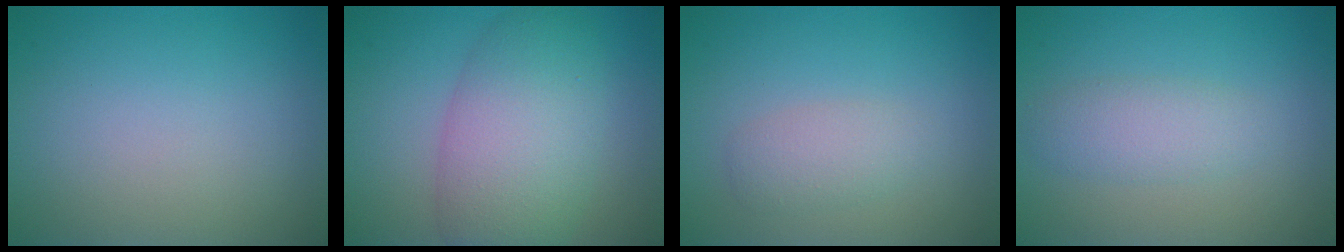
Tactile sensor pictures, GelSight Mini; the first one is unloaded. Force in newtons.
{"total": 7.7, "press": 7.7, "slide": 0.2}
{"total": 2.1, "press": 2.1, "slide": 0.1}
{"total": 2.5, "press": 2.5, "slide": 0.0}